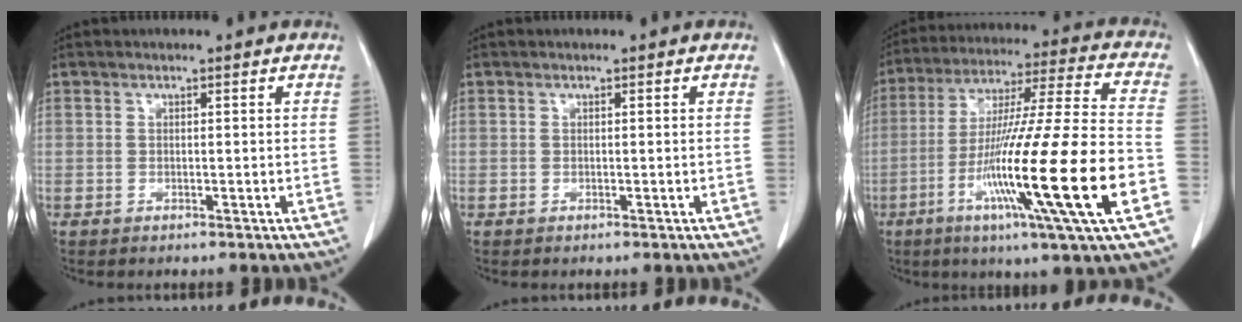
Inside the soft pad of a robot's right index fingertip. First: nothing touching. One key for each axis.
{"total": 0.0}
{"total": 24.5, "fx": -7.9, "fy": -0.5, "fz": 23.2, "tx": -0.403, "ty": -0.037, "tz": -0.146}